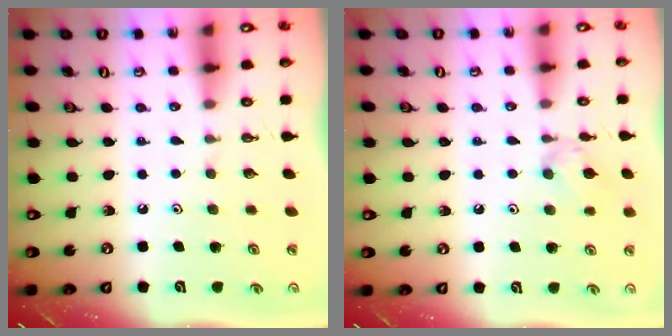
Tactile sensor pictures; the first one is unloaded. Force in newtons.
{"total": 6.7, "press": 6.7, "slide": 0.7}